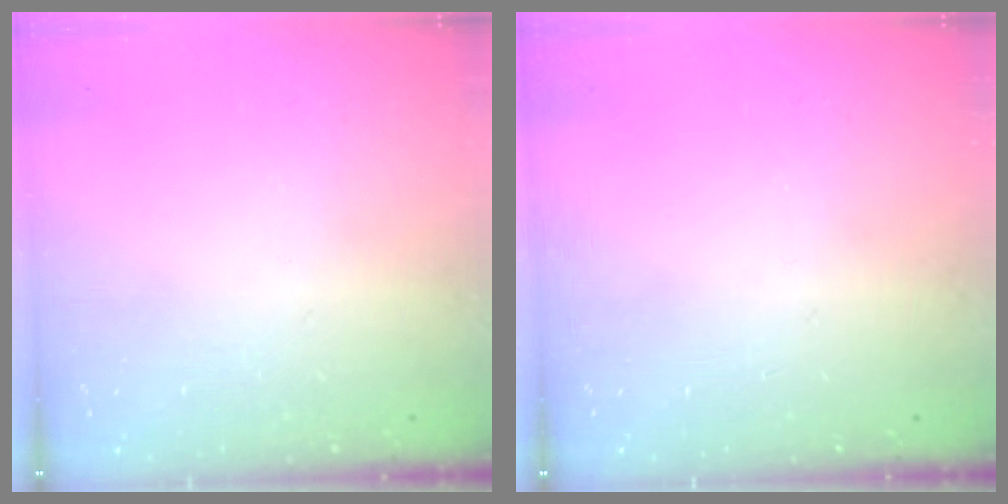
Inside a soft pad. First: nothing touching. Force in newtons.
{"total": 0.0}